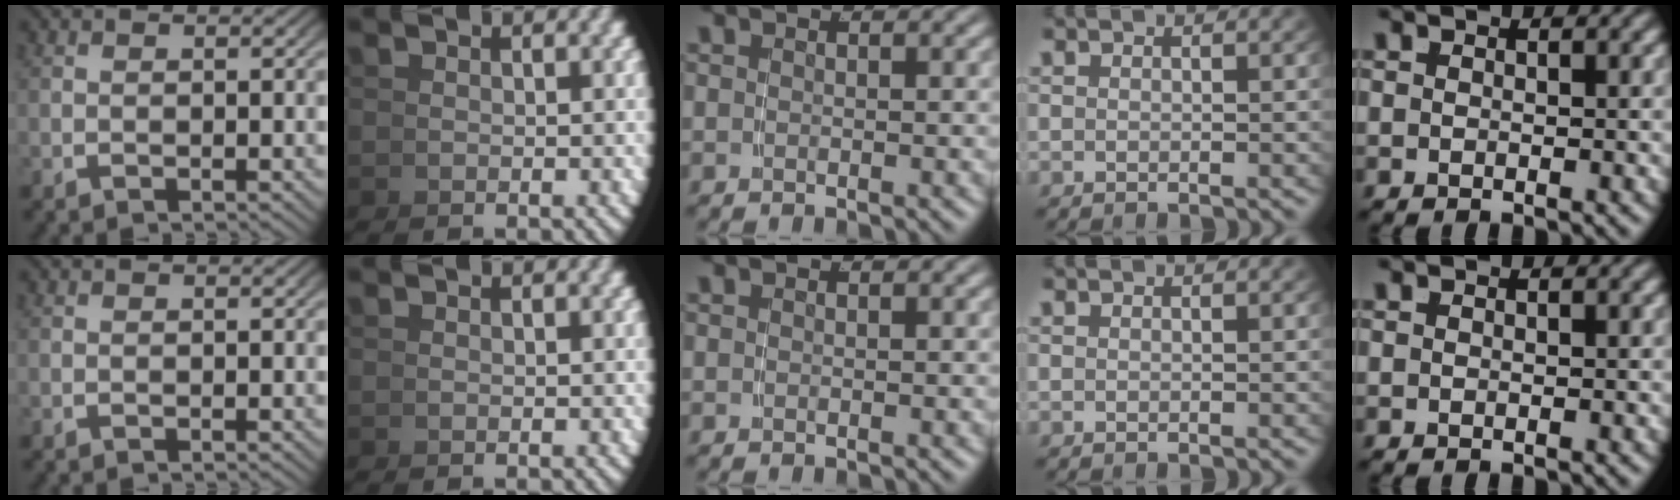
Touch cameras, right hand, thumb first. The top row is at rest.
{}